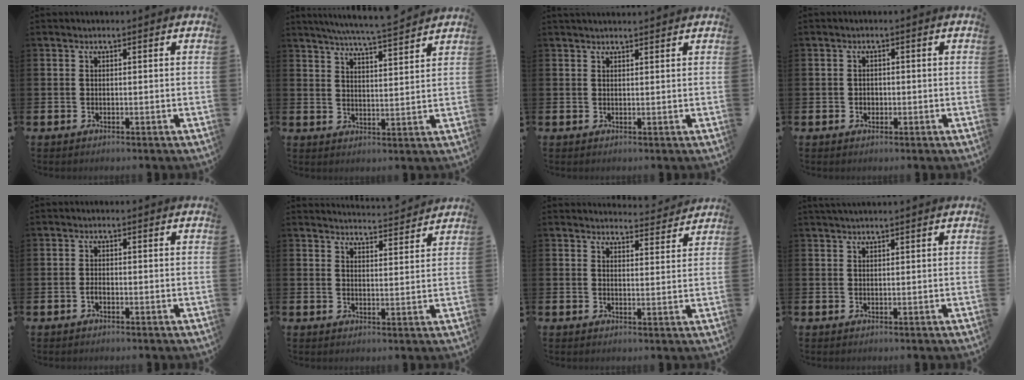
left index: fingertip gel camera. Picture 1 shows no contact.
{"total": 6.2, "force": [6.0, -0.6, 1.5], "torque": [-0.041, -0.038, 0.105]}
{"total": 1.3, "force": [1.3, 0.0, 0.2], "torque": [0.007, -0.006, 0.022]}
{"total": 1.2, "force": [-0.1, 1.2, 0.3], "torque": [0.005, 0.001, -0.008]}
{"total": 1.0, "force": [-0.5, 0.5, 0.7], "torque": [-0.016, -0.001, -0.010]}
{"total": 4.0, "force": [4.0, -0.2, 0.0], "torque": [0.003, -0.034, 0.068]}
{"total": 3.6, "force": [3.6, 0.3, 0.0], "torque": [0.005, -0.029, 0.062]}
{"total": 1.0, "force": [1.0, -0.1, 0.4], "torque": [-0.010, 0.002, 0.019]}